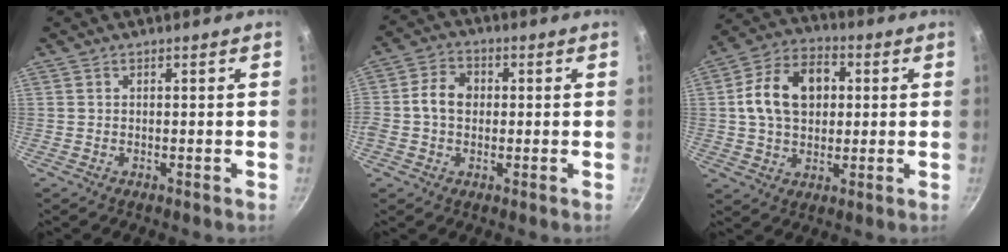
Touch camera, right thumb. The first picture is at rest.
{"total": 6.5, "force": [0.2, 5.2, 3.9], "torque": [-0.053, 0.013, -0.012]}
{"total": 14.1, "force": [2.2, 10.1, 9.6], "torque": [-0.138, 0.018, 0.026]}